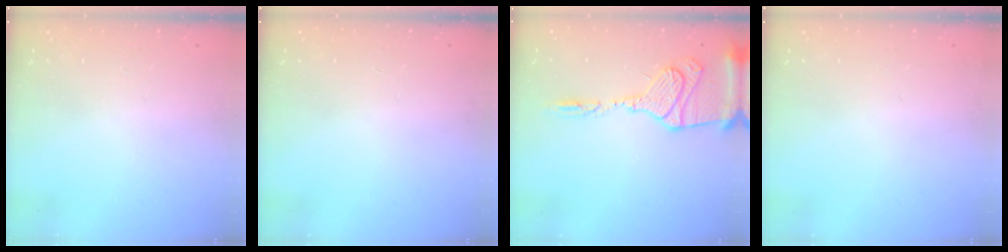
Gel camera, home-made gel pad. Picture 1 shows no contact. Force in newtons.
{"total": 0.0}
{"total": 14.7, "press": 14.6, "slide": 1.8}
{"total": 2.8, "press": 2.2, "slide": 1.7}